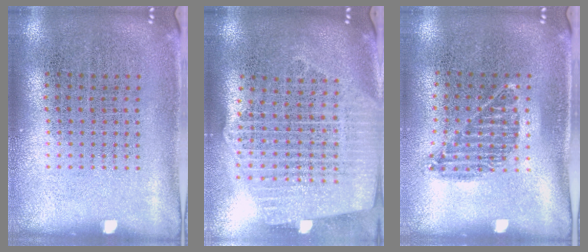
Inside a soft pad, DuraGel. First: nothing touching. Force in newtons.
{"total": 2.5, "press": 2.1, "slide": 1.3}
{"total": 1.0, "press": 0.8, "slide": 0.5}